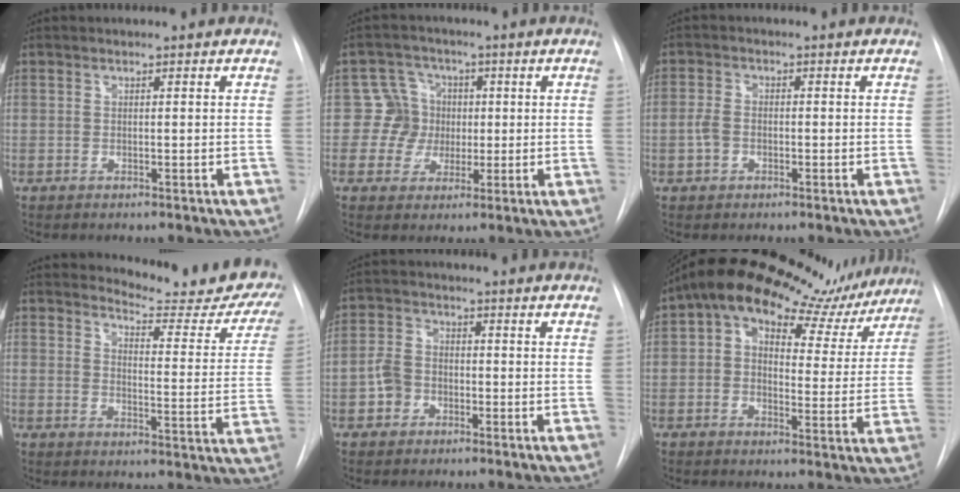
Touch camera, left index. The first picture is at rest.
{"total": 6.1, "force": [0.1, 6.0, 0.4], "torque": [0.002, 0.023, 0.003]}
{"total": 2.7, "force": [-0.8, 2.1, 1.5], "torque": [-0.038, 0.007, -0.015]}
{"total": 16.4, "force": [16.0, 1.6, 3.2], "torque": [-0.027, -0.111, 0.166]}
{"total": 4.5, "force": [-1.8, 3.7, 1.9], "torque": [-0.045, 0.017, -0.033]}
{"total": 16.6, "force": [12.9, 7.3, 7.4], "torque": [-0.101, 0.038, 0.155]}